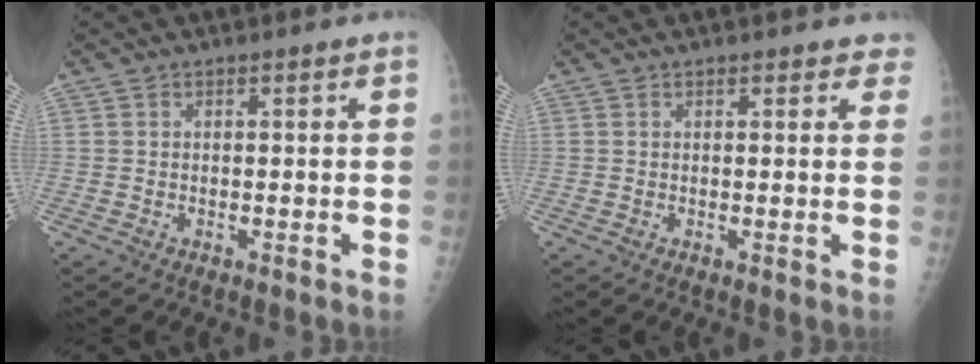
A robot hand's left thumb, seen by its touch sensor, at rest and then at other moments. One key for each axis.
{"total": 2.7, "fx": 2.3, "fy": 1.3, "fz": 0.7, "tx": 0.028, "ty": -0.005, "tz": 0.013}